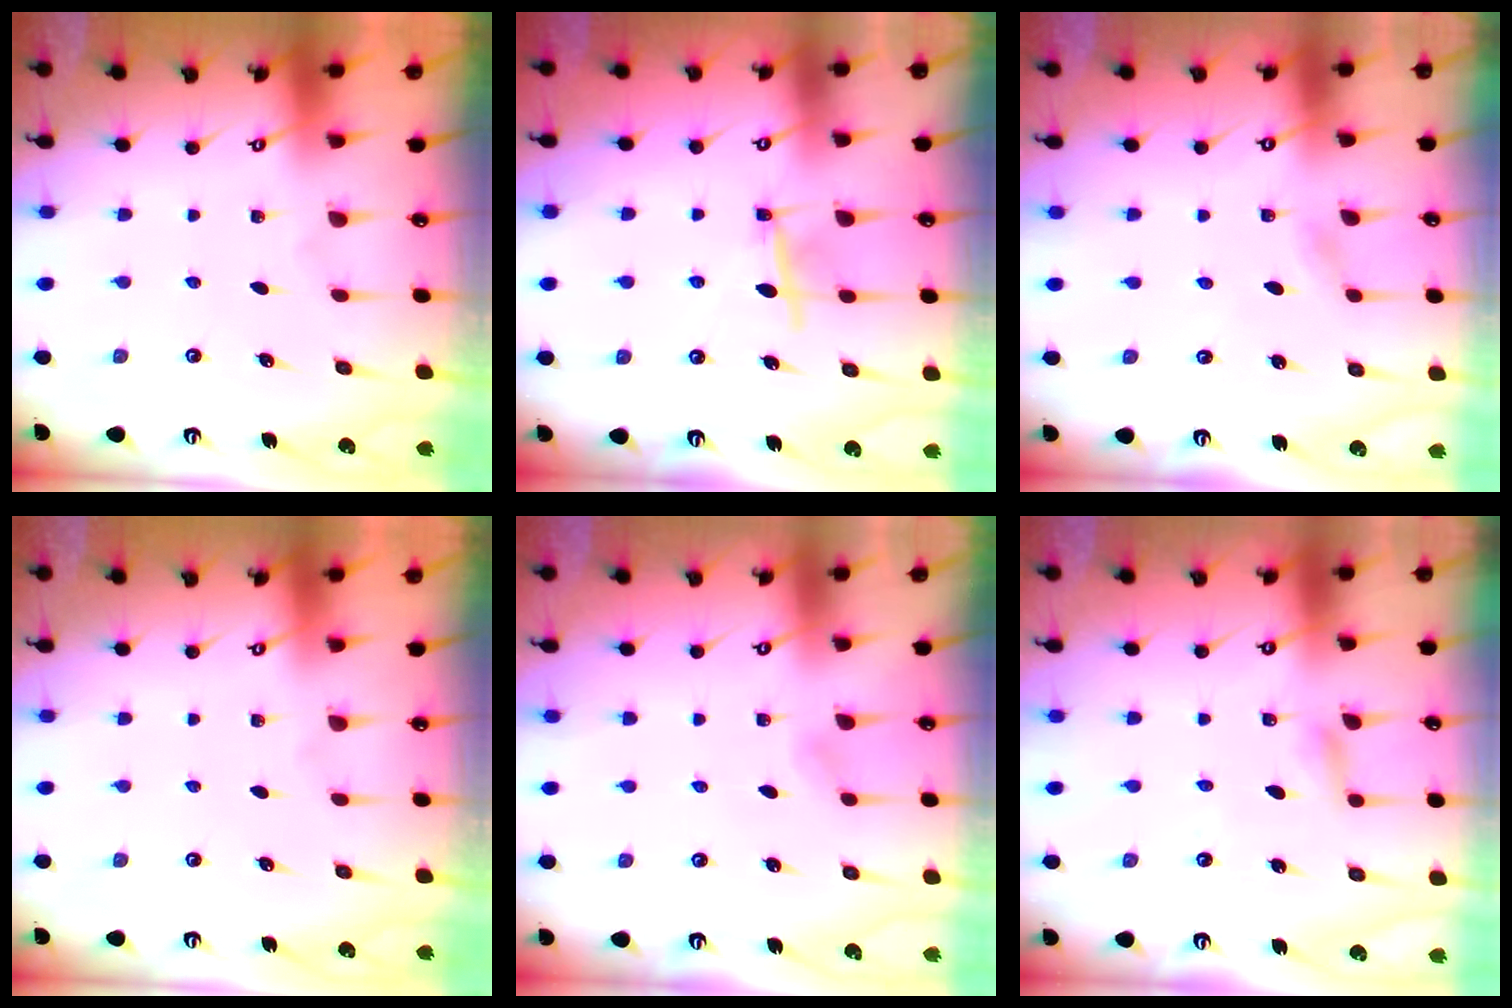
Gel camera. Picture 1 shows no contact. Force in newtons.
{"total": 6.1, "press": 6.1, "slide": 0.4}
{"total": 1.8, "press": 1.8, "slide": 0.2}
{"total": 0.0}
{"total": 2.8, "press": 2.8, "slide": 0.3}
{"total": 3.7, "press": 3.7, "slide": 0.3}